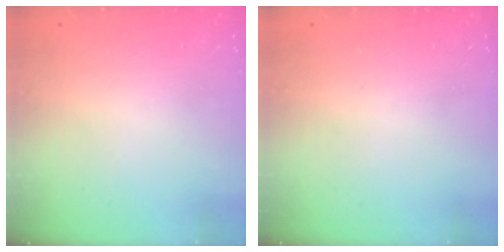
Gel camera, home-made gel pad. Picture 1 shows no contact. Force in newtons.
{"total": 0.0}